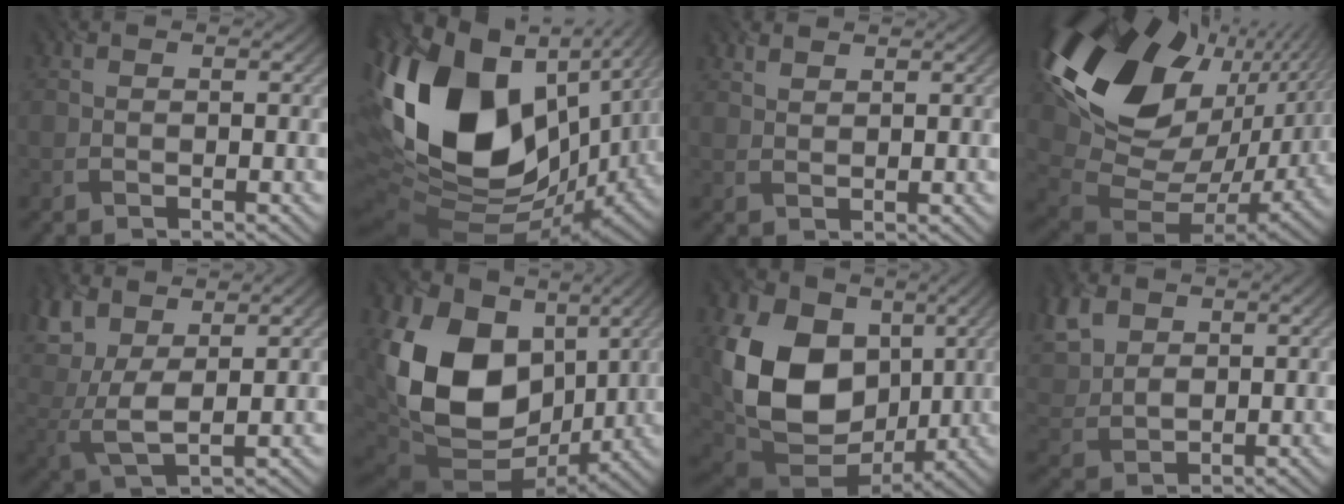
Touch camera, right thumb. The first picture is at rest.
{"total": 21.0, "force": [2.6, 13.8, 15.6], "torque": [-0.363, -0.027, 0.073]}
{"total": 1.6, "force": [1.5, 0.3, 0.4], "torque": [-0.015, 0.004, 0.033]}
{"total": 20.2, "force": [8.4, 12.7, 13.3], "torque": [-0.291, 0.010, 0.163]}
{"total": 9.1, "force": [4.7, 4.1, 6.6], "torque": [-0.192, 0.011, 0.091]}
{"total": 18.9, "force": [3.6, 13.4, 12.8], "torque": [-0.303, -0.007, 0.073]}
{"total": 17.1, "force": [2.4, 12.4, 11.6], "torque": [-0.262, -0.012, 0.045]}
{"total": 7.7, "force": [4.0, 4.8, 4.5], "torque": [-0.141, 0.018, 0.079]}